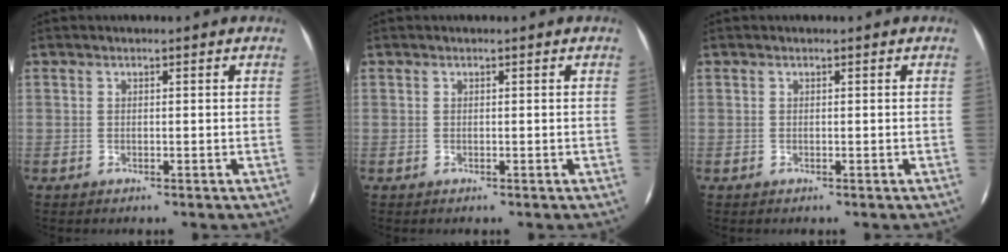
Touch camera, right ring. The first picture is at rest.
{"total": 0.0}
{"total": 0.0}